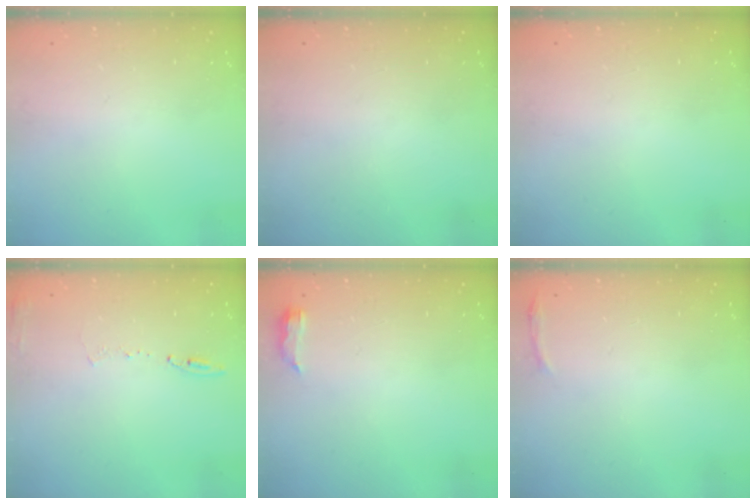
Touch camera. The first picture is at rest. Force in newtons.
{"total": 0.0}
{"total": 0.0}
{"total": 8.3, "press": 8.3, "slide": 0.9}
{"total": 5.1, "press": 4.8, "slide": 1.7}
{"total": 3.0, "press": 1.9, "slide": 2.3}